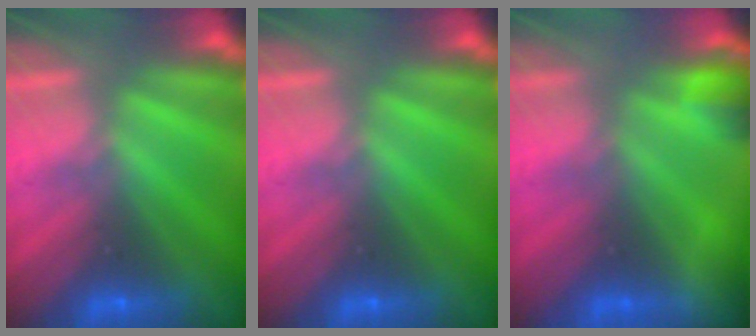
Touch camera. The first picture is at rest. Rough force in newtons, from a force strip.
{"total": 0.0}
{"total": 4.9}